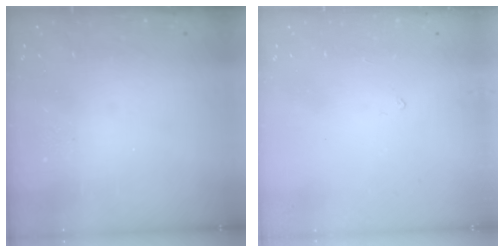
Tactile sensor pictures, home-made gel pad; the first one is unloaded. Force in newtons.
{"total": 1.9, "press": 1.9, "slide": 0.4}